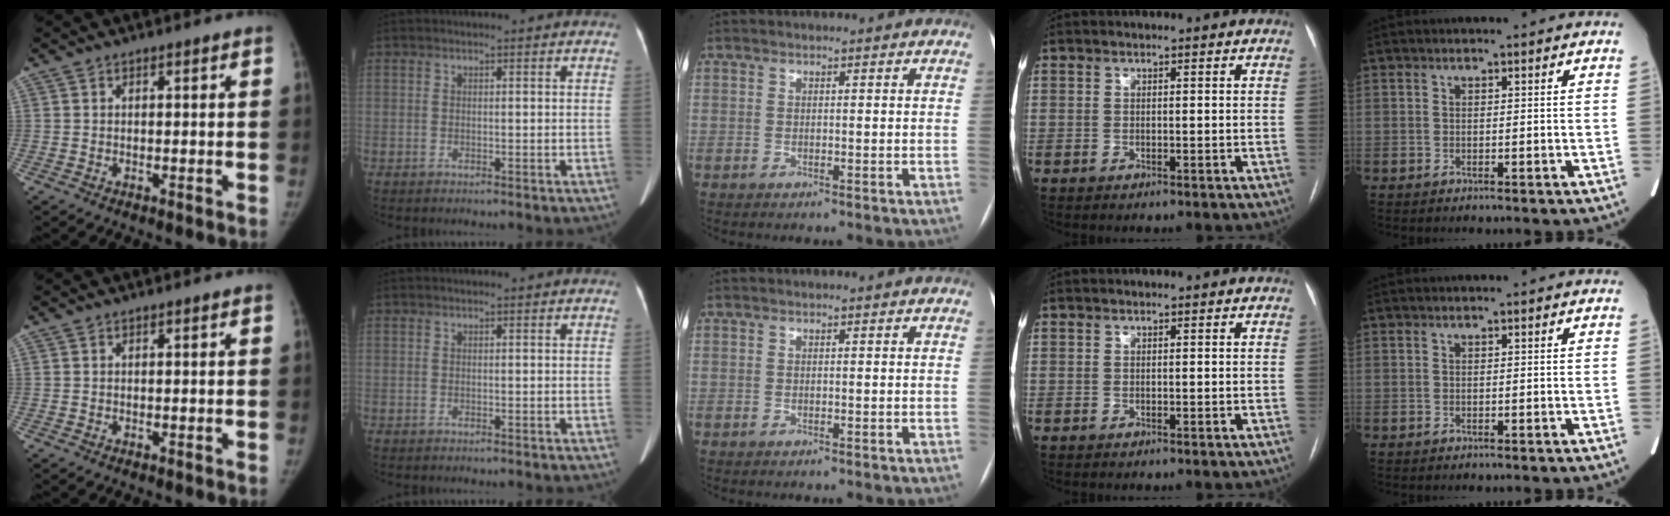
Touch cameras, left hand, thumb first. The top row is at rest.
{}